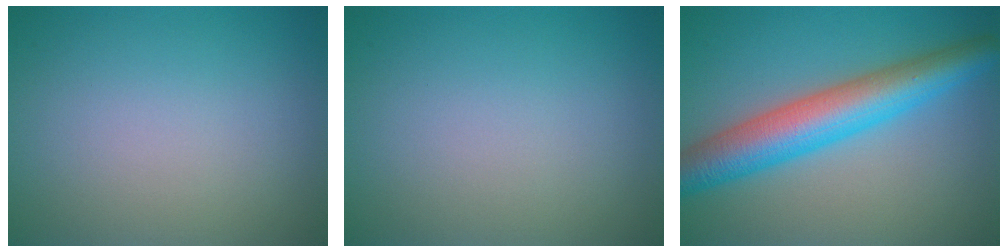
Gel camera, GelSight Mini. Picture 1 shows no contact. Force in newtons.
{"total": 0.0}
{"total": 7.5, "press": 7.5, "slide": 0.2}